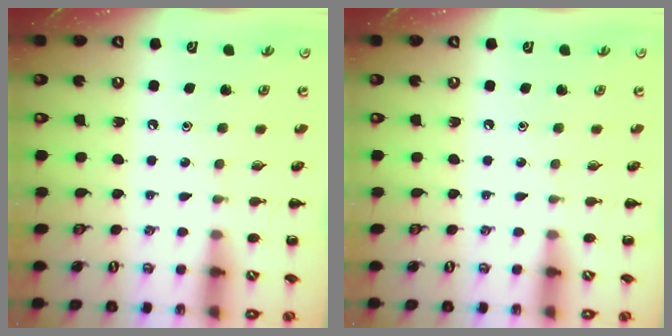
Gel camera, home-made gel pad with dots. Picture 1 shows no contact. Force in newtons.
{"total": 0.0}